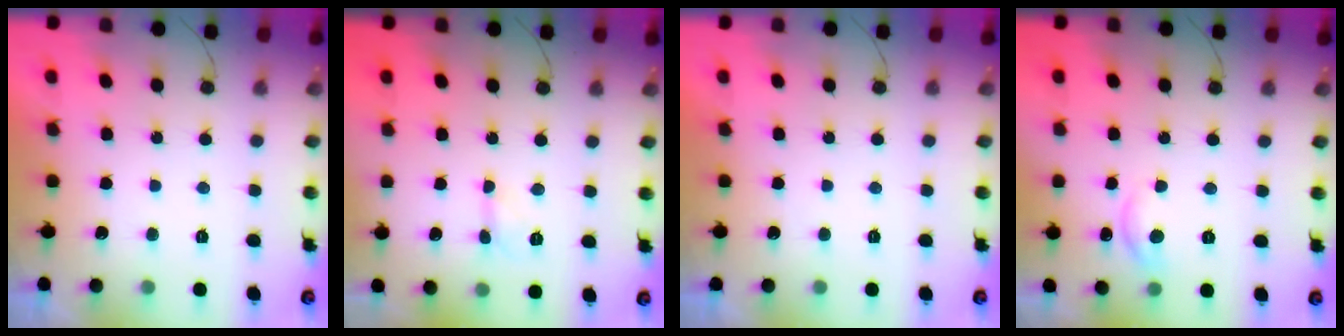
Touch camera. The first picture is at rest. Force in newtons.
{"total": 3.6, "press": 3.6, "slide": 0.5}
{"total": 0.0}
{"total": 7.3, "press": 7.3, "slide": 0.5}